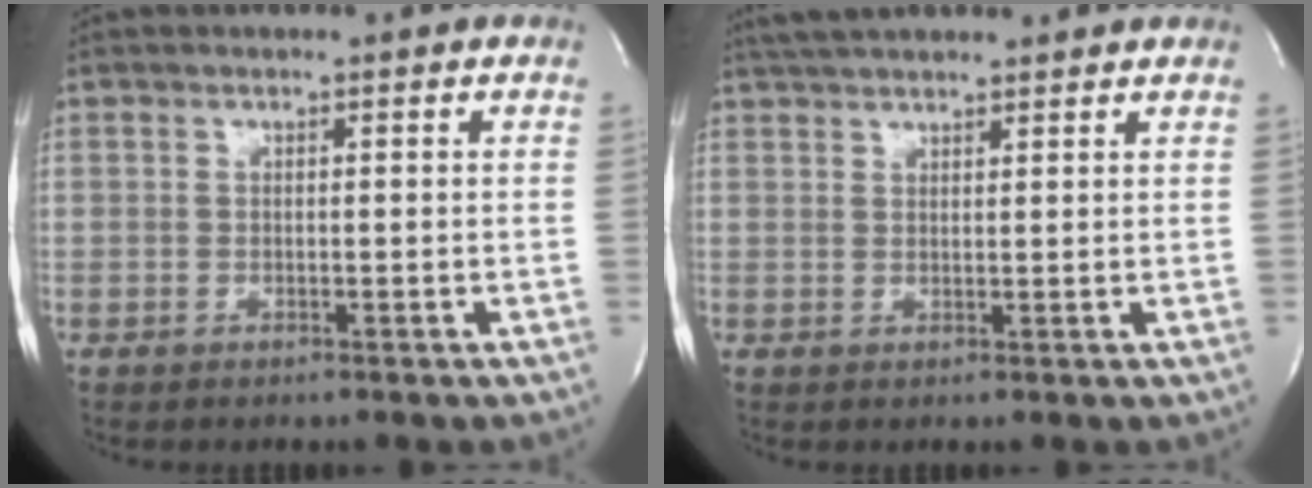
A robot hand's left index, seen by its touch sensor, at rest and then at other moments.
{"total": 8.5, "force": [7.6, 1.2, 3.6], "torque": [-0.064, 0.037, 0.115]}